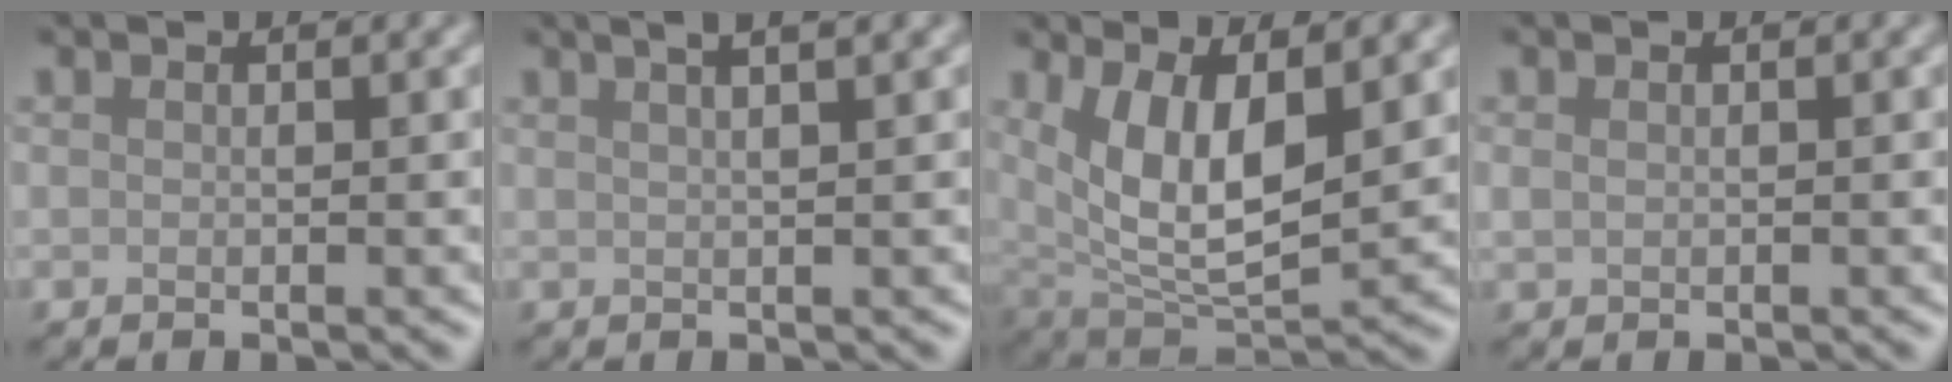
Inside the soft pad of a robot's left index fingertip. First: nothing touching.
{"total": 6.2, "force": [3.7, 2.5, 4.3], "torque": [-0.025, 0.048, 0.019]}
{"total": 6.9, "force": [2.0, 2.7, 6.1], "torque": [-0.124, -0.017, 0.045]}
{"total": 0.6, "force": [0.2, 0.4, 0.4], "torque": [-0.010, 0.000, 0.005]}